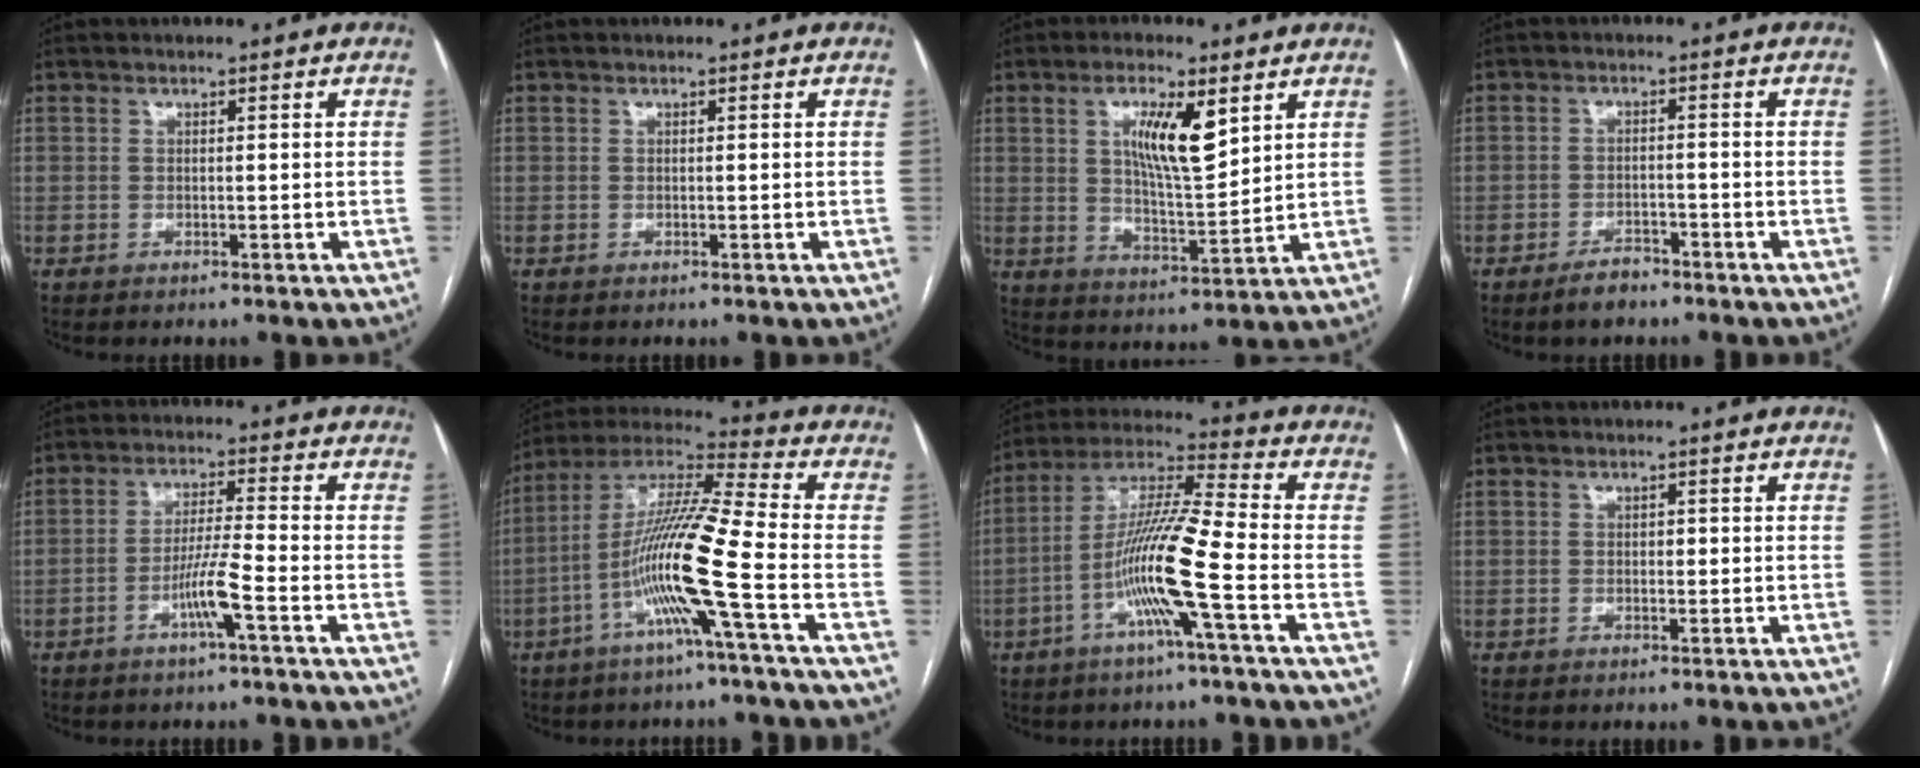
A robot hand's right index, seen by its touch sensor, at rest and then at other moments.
{"total": 0.0}
{"total": 9.3, "force": [3.9, 2.2, 8.2], "torque": [-0.146, -0.003, 0.072]}
{"total": 3.5, "force": [-2.8, 1.4, 1.5], "torque": [-0.028, 0.001, -0.045]}
{"total": 5.5, "force": [-2.6, -0.6, 4.9], "torque": [-0.095, 0.000, -0.050]}
{"total": 14.7, "force": [-4.8, -1.3, 13.8], "torque": [-0.267, 0.003, -0.102]}
{"total": 12.9, "force": [-4.4, -0.7, 12.2], "torque": [-0.236, 0.007, -0.091]}
{"total": 0.6, "force": [0.0, 0.4, 0.5], "torque": [-0.005, 0.001, 0.000]}